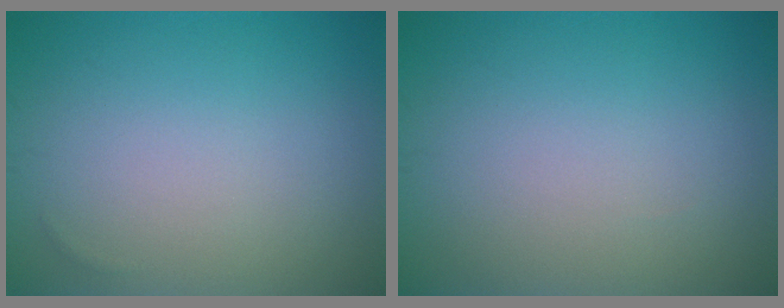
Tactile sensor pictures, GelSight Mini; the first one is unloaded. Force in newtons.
{"total": 0.0}